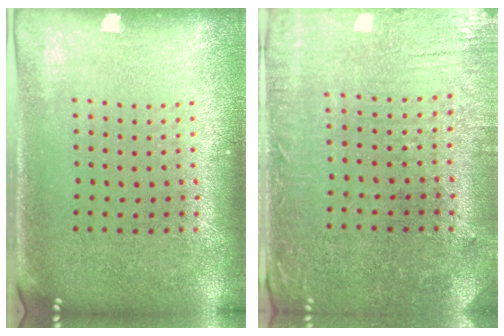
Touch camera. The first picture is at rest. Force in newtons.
{"total": 0.6, "press": 0.4, "slide": 0.5}